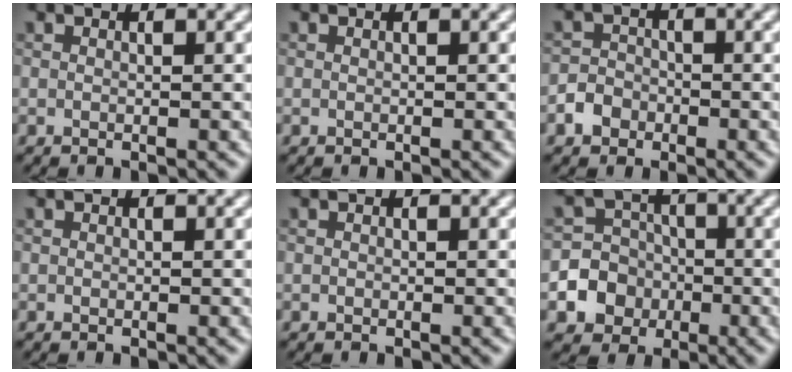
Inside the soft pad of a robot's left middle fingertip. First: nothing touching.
{"total": 0.0}
{"total": 2.2, "force": [-1.1, 1.8, 0.6], "torque": [0.000, 0.003, -0.025]}
{"total": 0.0}
{"total": 0.0}
{"total": 6.6, "force": [-2.2, 6.2, 1.1], "torque": [-0.007, 0.003, -0.062]}